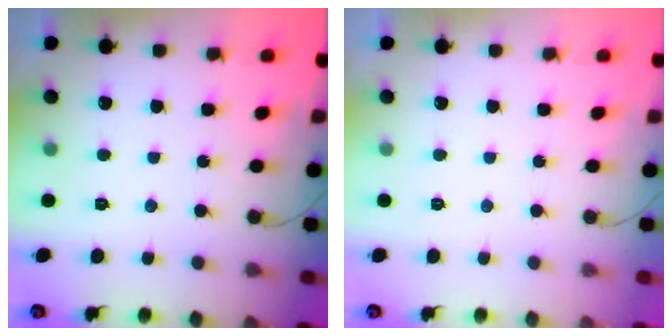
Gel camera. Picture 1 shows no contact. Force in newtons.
{"total": 0.0}